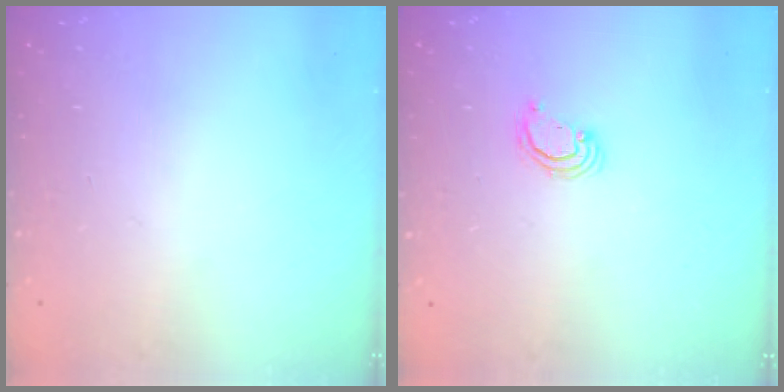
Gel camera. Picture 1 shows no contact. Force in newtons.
{"total": 2.4, "press": 2.4, "slide": 0.3}